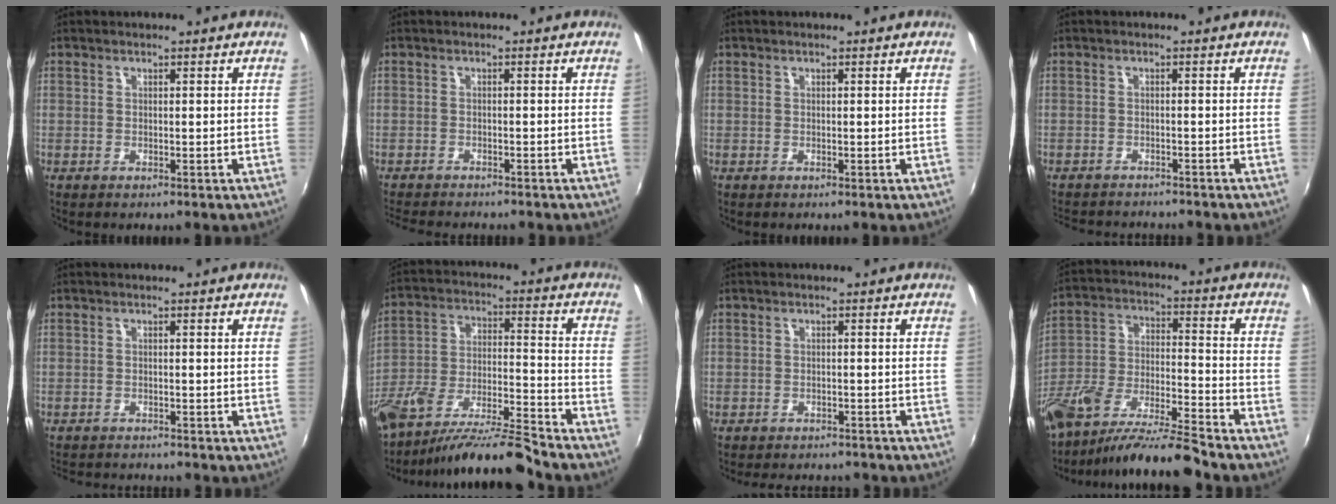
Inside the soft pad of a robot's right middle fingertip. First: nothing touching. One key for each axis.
{"total": 5.9, "fx": -5.5, "fy": 0.7, "fz": 2.0, "tx": -0.054, "ty": -0.019, "tz": -0.090}
{"total": 0.0}
{"total": 7.5, "fx": -7.0, "fy": 1.5, "fz": 2.2, "tx": -0.059, "ty": -0.013, "tz": -0.105}
{"total": 6.0, "fx": -5.8, "fy": 0.9, "fz": 1.6, "tx": -0.047, "ty": -0.013, "tz": -0.090}
{"total": 13.8, "fx": -11.6, "fy": 1.0, "fz": 7.5, "tx": -0.147, "ty": -0.015, "tz": -0.212}
{"total": 6.8, "fx": -5.9, "fy": 2.7, "fz": 2.0, "tx": -0.052, "ty": 0.000, "tz": -0.081}
{"total": 14.8, "fx": -12.2, "fy": 1.5, "fz": 8.3, "tx": -0.168, "ty": -0.019, "tz": -0.225}